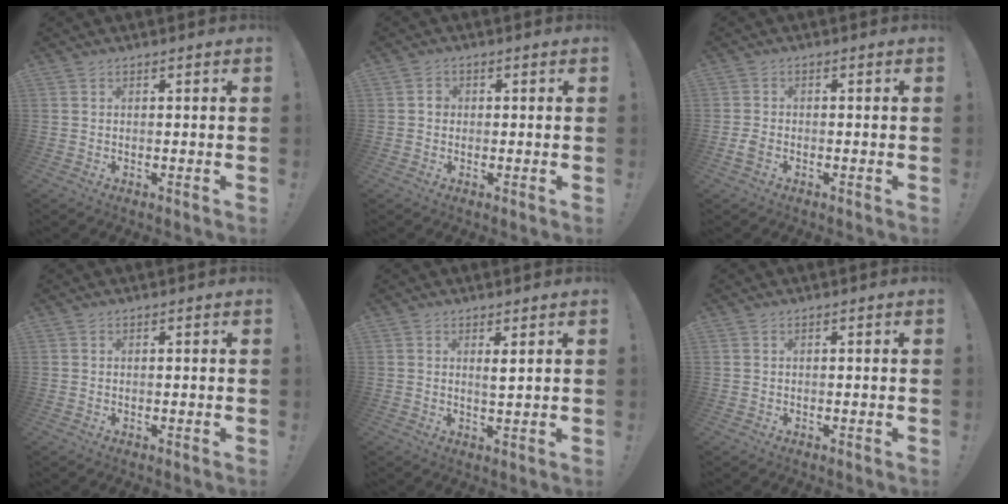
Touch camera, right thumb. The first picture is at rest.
{"total": 2.3, "force": [-0.3, 2.0, 1.1], "torque": [-0.005, 0.001, -0.009]}
{"total": 2.2, "force": [-1.2, 1.2, 1.4], "torque": [-0.033, 0.004, -0.021]}
{"total": 0.0}
{"total": 2.2, "force": [1.3, 0.1, 1.8], "torque": [-0.017, -0.013, 0.017]}
{"total": 0.0}